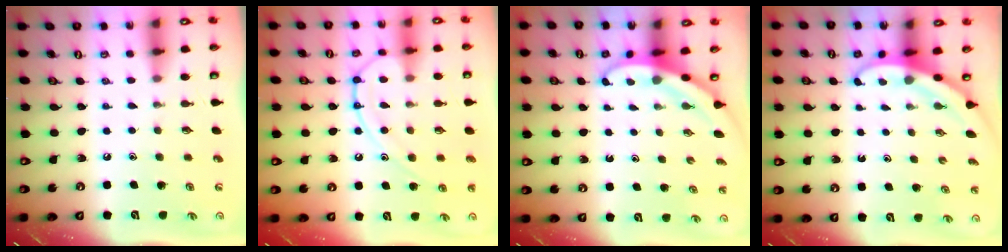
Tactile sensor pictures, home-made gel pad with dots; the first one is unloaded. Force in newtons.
{"total": 14.4, "press": 14.3, "slide": 1.3}
{"total": 3.2, "press": 3.2, "slide": 0.2}
{"total": 3.1, "press": 3.1, "slide": 0.1}